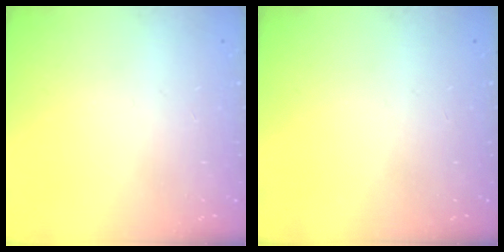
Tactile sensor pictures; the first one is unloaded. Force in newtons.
{"total": 0.0}